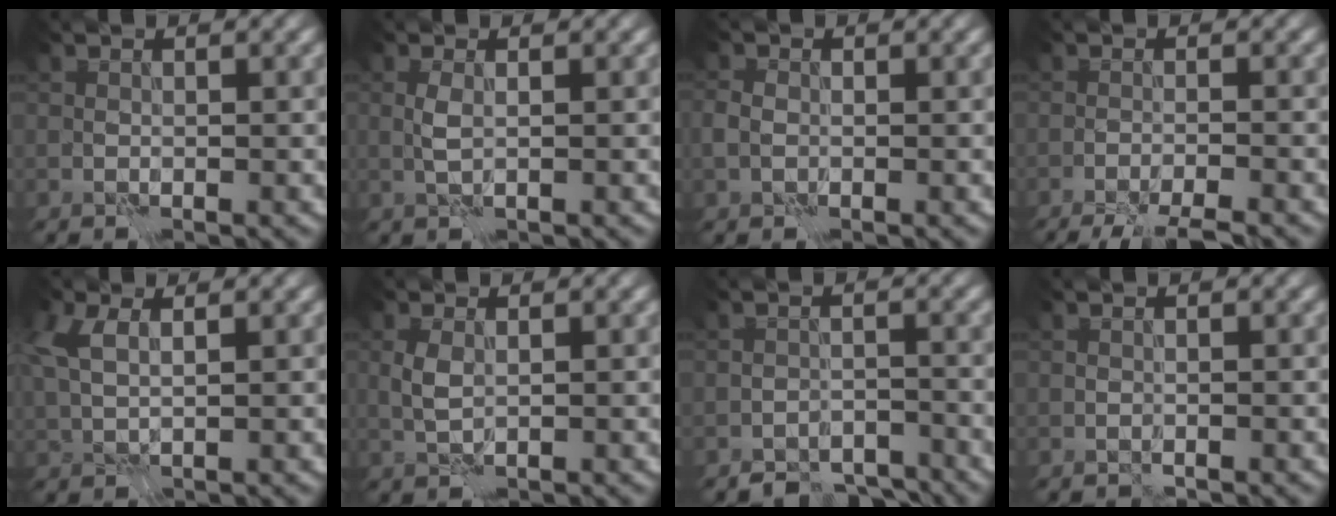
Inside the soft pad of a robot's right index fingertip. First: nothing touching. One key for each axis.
{"total": 0.8, "fx": 0.2, "fy": 0.0, "fz": 0.8, "tx": -0.019, "ty": 0.002, "tz": 0.003}
{"total": 1.2, "fx": -0.3, "fy": 1.0, "fz": 0.6, "tx": -0.011, "ty": -0.002, "tz": -0.011}
{"total": 6.1, "fx": -5.5, "fy": 0.9, "fz": 2.5, "tx": -0.034, "ty": -0.009, "tz": -0.079}
{"total": 3.4, "fx": 1.6, "fy": 1.7, "fz": 2.5, "tx": -0.063, "ty": 0.006, "tz": 0.033}
{"total": 1.4, "fx": 0.3, "fy": 0.7, "fz": 1.1, "tx": -0.028, "ty": -0.001, "tz": 0.009}
{"total": 3.9, "fx": -3.6, "fy": 1.3, "fz": 0.5, "tx": 0.005, "ty": 0.002, "tz": -0.057}
{"total": 0.6, "fx": -0.5, "fy": 0.3, "fz": 0.0, "tx": 0.000, "ty": 0.000, "tz": -0.011}